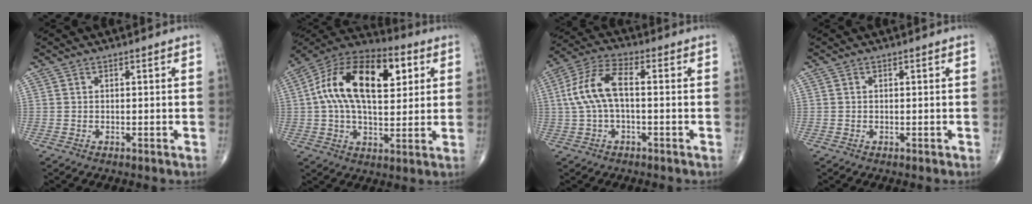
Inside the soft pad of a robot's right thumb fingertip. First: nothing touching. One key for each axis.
{"total": 22.0, "fx": 5.2, "fy": 11.7, "fz": 17.9, "tx": -0.291, "ty": 0.014, "tz": 0.074}
{"total": 10.0, "fx": 0.2, "fy": 4.3, "fz": 9.0, "tx": -0.202, "ty": 0.033, "tz": 0.000}
{"total": 0.0}